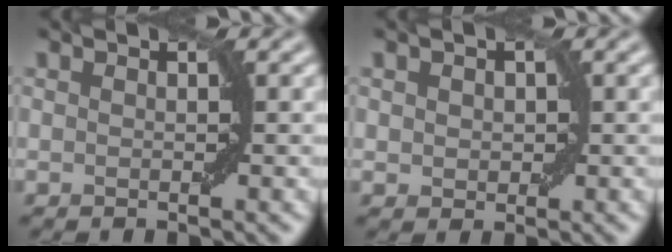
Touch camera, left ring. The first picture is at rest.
{"total": 1.5, "force": [0.3, 1.3, 0.7], "torque": [-0.009, 0.000, 0.006]}